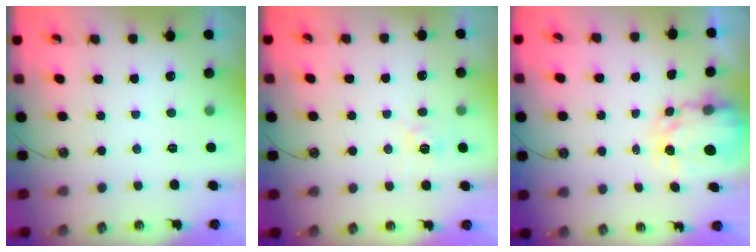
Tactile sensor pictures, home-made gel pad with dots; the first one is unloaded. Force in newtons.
{"total": 5.4, "press": 5.3, "slide": 0.5}
{"total": 3.9, "press": 3.9, "slide": 0.1}